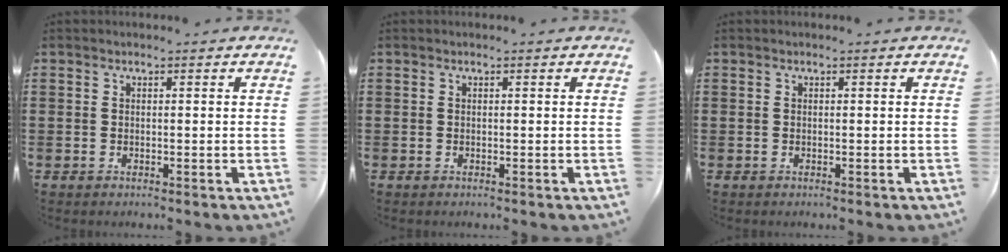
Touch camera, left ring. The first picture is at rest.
{"total": 0.0}
{"total": 0.0}